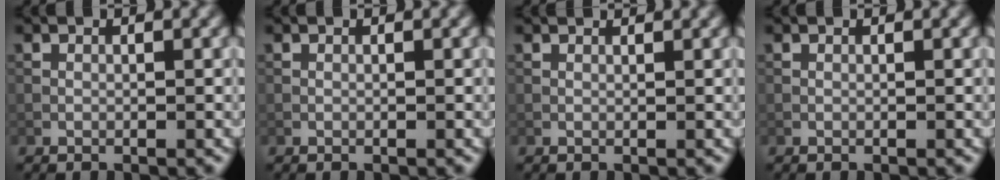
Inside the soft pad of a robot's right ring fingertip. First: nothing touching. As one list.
[{"total": 0.0}, {"total": 1.2, "force": [1.1, 0.1, 0.5], "torque": [-0.018, -0.004, 0.006]}, {"total": 0.0}]